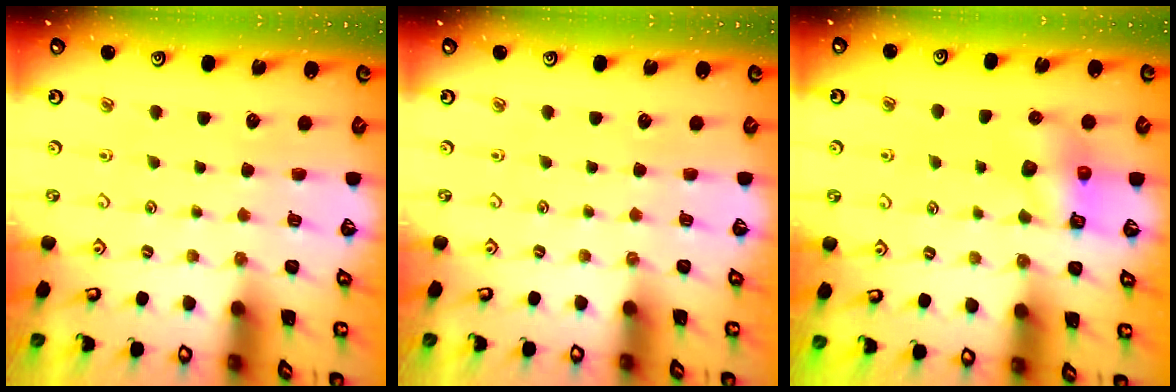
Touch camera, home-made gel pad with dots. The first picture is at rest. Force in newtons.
{"total": 0.0}
{"total": 8.8, "press": 8.8, "slide": 0.6}